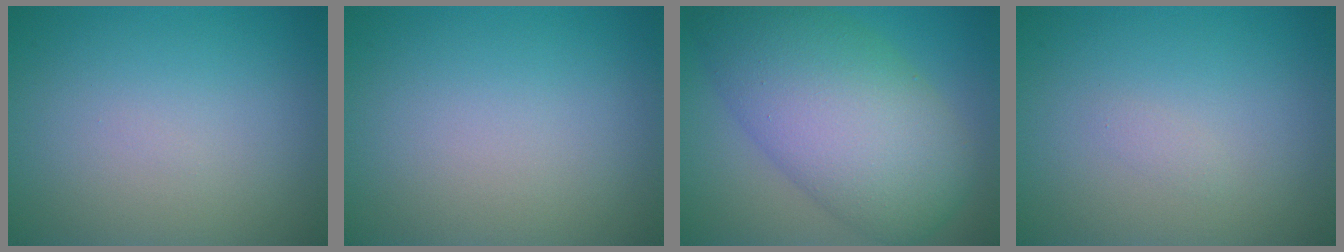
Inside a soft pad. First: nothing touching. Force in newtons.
{"total": 0.0}
{"total": 10.8, "press": 10.8, "slide": 0.3}
{"total": 0.6, "press": 0.6, "slide": 0.0}